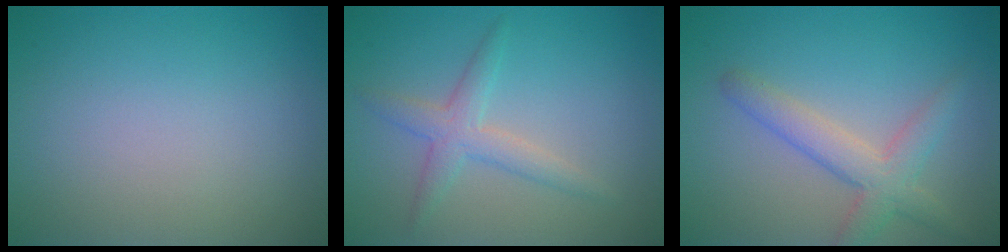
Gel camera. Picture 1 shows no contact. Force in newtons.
{"total": 2.6, "press": 2.6, "slide": 0.2}
{"total": 3.7, "press": 3.6, "slide": 0.2}